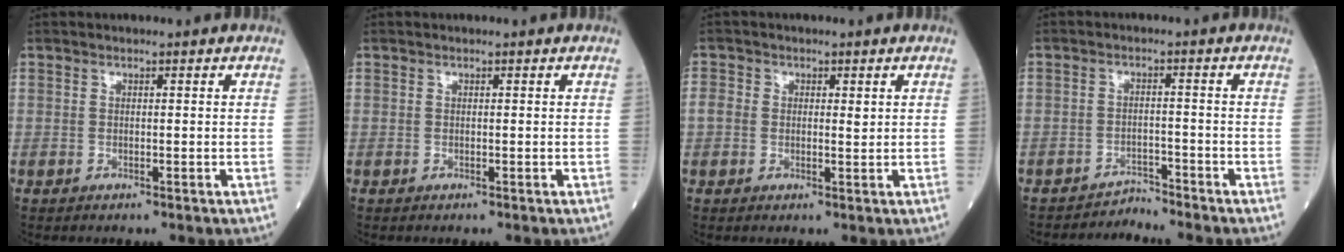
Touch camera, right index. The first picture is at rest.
{"total": 0.0}
{"total": 2.4, "force": [0.3, 1.7, 1.7], "torque": [-0.027, 0.006, 0.003]}
{"total": 3.1, "force": [-2.6, -0.7, -1.5], "torque": [0.032, -0.002, -0.039]}